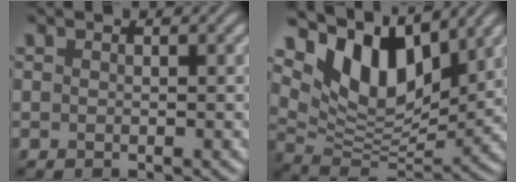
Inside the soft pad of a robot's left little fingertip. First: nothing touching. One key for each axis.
{"total": 9.6, "fx": 5.6, "fy": 4.8, "fz": 6.2, "tx": -0.117, "ty": -0.001, "tz": 0.099}